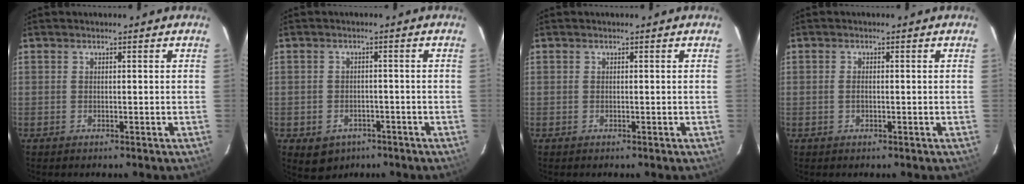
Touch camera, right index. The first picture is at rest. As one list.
[{"total": 5.7, "force": [-3.2, 4.4, 1.8], "torque": [-0.040, 0.005, -0.033]}, {"total": 0.0}, {"total": 1.2, "force": [-0.2, 0.6, 1.0], "torque": [-0.021, 0.001, -0.004]}]